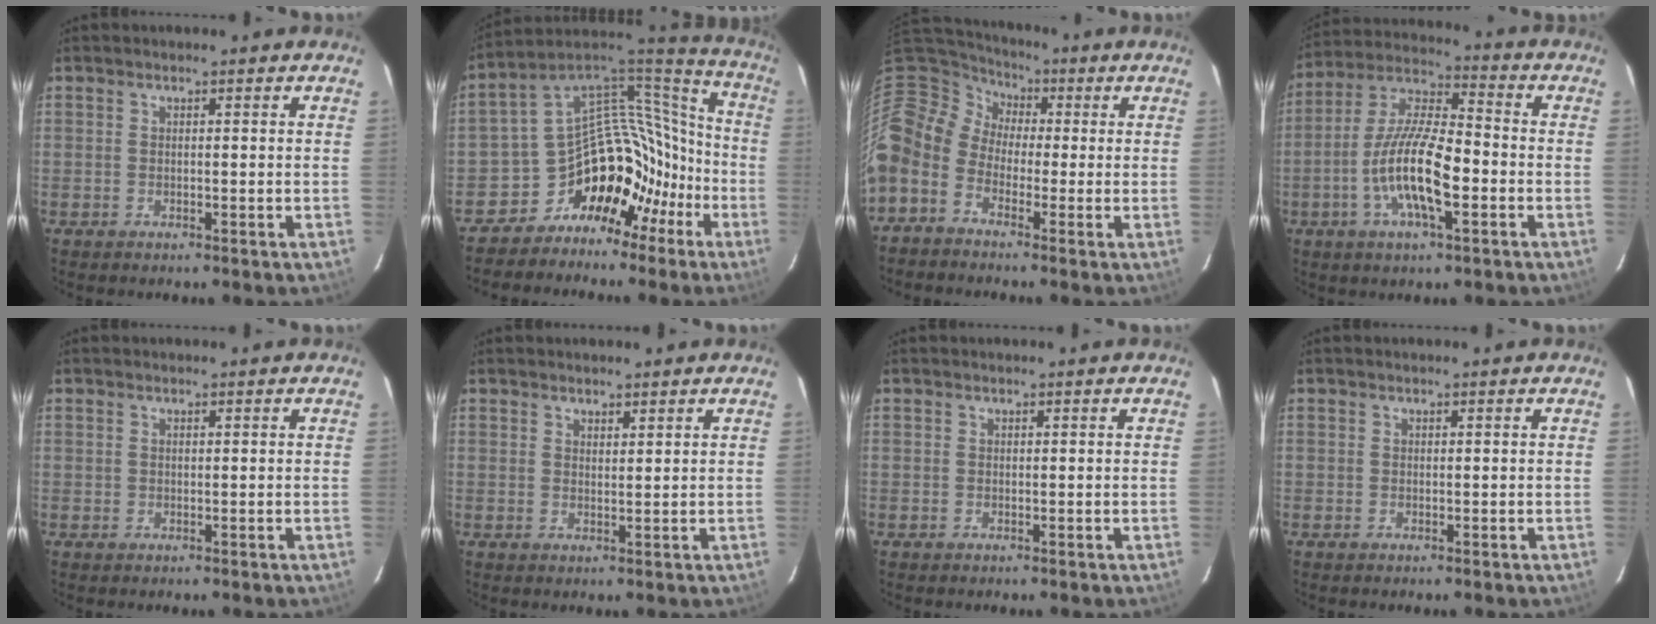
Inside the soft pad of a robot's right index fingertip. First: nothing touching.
{"total": 18.4, "force": [-11.8, 12.8, 5.8], "torque": [-0.110, 0.090, -0.184]}
{"total": 11.7, "force": [-1.9, 9.5, 6.6], "torque": [-0.140, 0.015, -0.060]}
{"total": 14.1, "force": [-4.4, 4.2, 12.8], "torque": [-0.256, -0.003, -0.085]}
{"total": 0.0}
{"total": 1.6, "force": [1.4, 0.4, 0.5], "torque": [-0.009, -0.001, 0.023]}
{"total": 0.0}
{"total": 0.0}